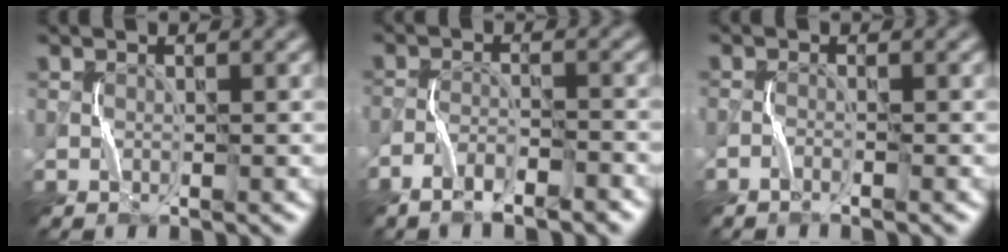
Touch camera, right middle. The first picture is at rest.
{"total": 4.1, "force": [-3.5, 0.9, 1.9], "torque": [-0.036, -0.001, -0.058]}
{"total": 0.9, "force": [-0.8, -0.3, 0.2], "torque": [-0.008, 0.002, -0.016]}